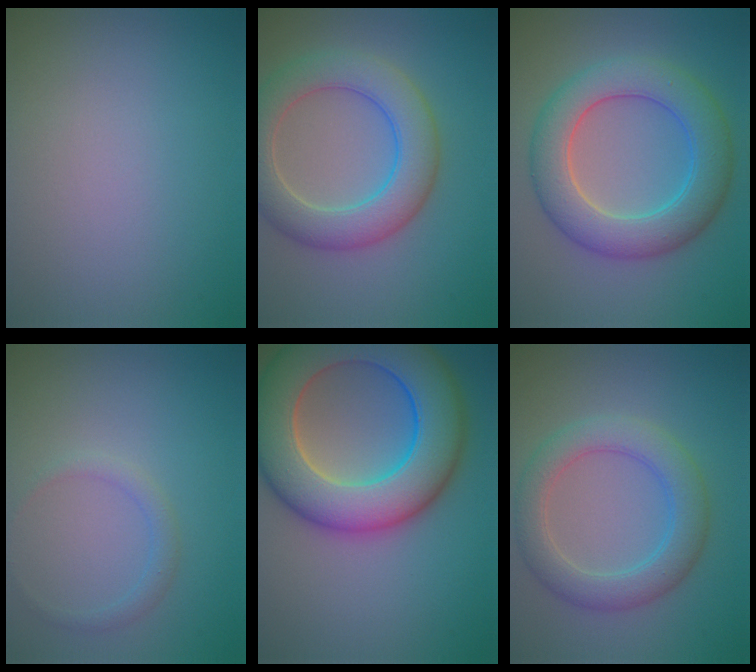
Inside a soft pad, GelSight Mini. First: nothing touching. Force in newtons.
{"total": 6.4, "press": 6.4, "slide": 0.3}
{"total": 7.1, "press": 7.1, "slide": 0.3}
{"total": 1.2, "press": 1.2, "slide": 0.2}
{"total": 11.9, "press": 11.9, "slide": 0.5}
{"total": 4.6, "press": 4.6, "slide": 0.1}